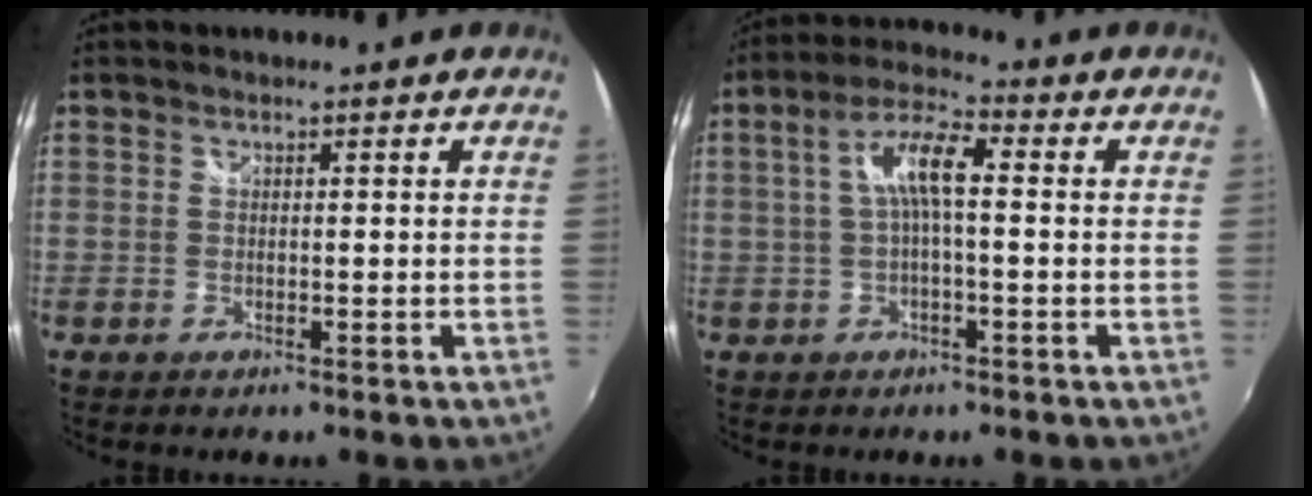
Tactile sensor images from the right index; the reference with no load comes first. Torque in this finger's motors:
{"motor_torque": [0.50, -0.29, 0.43, 0.12]}